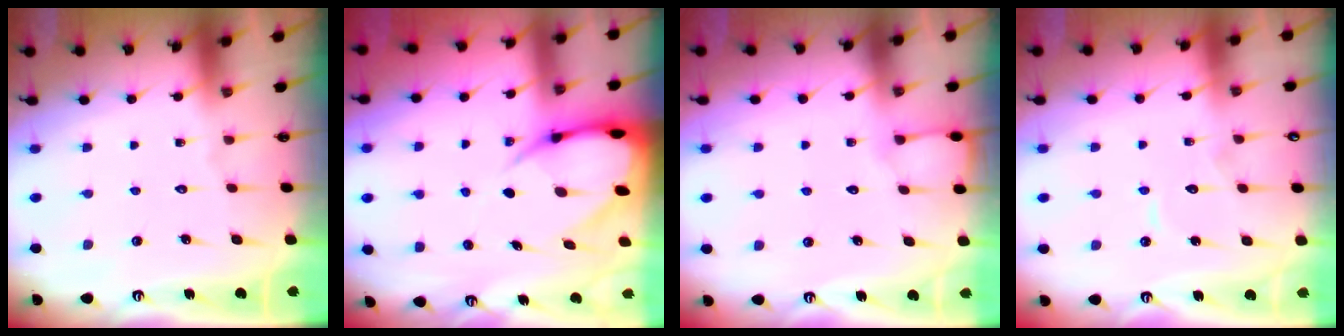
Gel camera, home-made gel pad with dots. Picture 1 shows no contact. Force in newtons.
{"total": 10.0, "press": 10.0, "slide": 1.1}
{"total": 2.9, "press": 2.9, "slide": 0.5}
{"total": 5.1, "press": 5.1, "slide": 0.5}